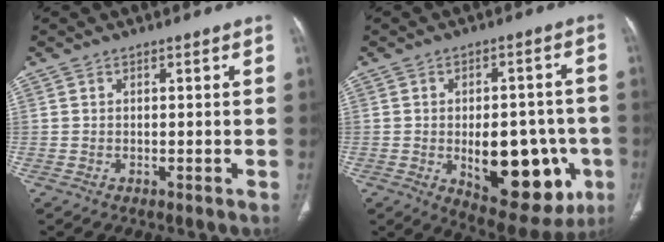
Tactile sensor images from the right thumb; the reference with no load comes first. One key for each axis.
{"total": 19.5, "fx": -4.8, "fy": 10.1, "fz": 16.0, "tx": -0.181, "ty": 0.012, "tz": -0.040}